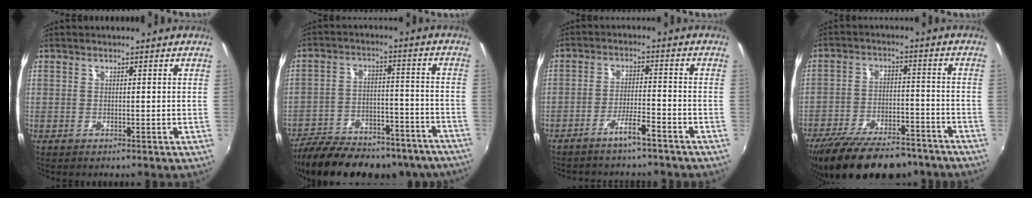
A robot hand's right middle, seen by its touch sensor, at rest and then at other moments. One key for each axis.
{"total": 27.9, "fx": -23.3, "fy": 10.0, "fz": 11.7, "tx": -0.221, "ty": 0.003, "tz": -0.302}
{"total": 4.7, "fx": -3.9, "fy": 0.4, "fz": 2.5, "tx": -0.064, "ty": 0.006, "tz": -0.067}
{"total": 20.8, "fx": -16.9, "fy": 7.0, "fz": 9.8, "tx": -0.191, "ty": -0.018, "tz": -0.241}